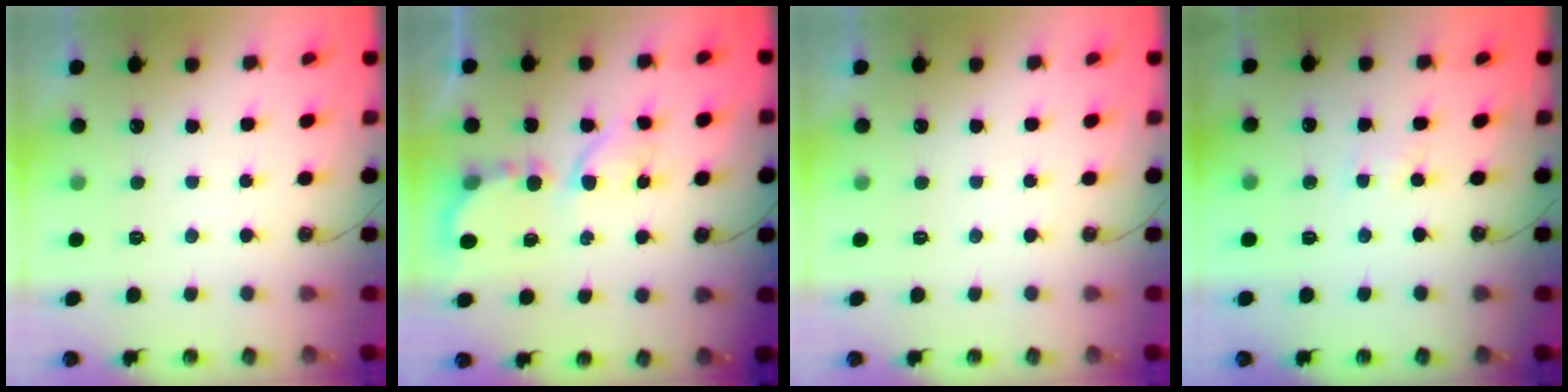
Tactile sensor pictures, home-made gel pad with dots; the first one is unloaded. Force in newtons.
{"total": 6.3, "press": 6.2, "slide": 0.6}
{"total": 0.0}
{"total": 2.8, "press": 2.8, "slide": 0.3}